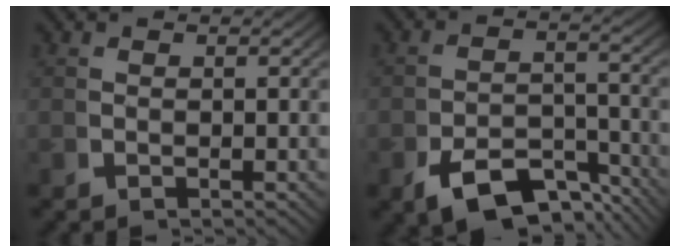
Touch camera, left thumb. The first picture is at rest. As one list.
[{"total": 7.0, "force": [-4.6, 3.7, 3.8], "torque": [-0.069, -0.032, -0.065]}]